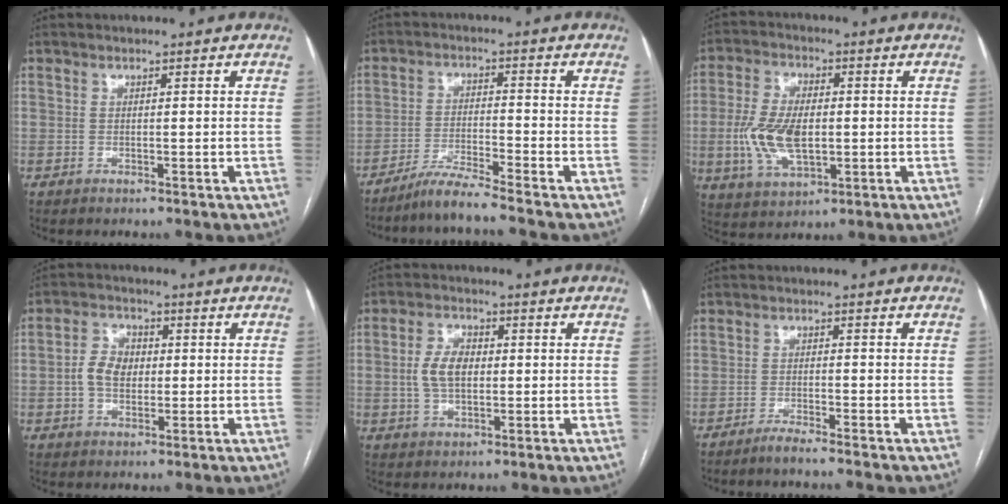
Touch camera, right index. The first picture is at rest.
{"total": 5.7, "force": [-5.0, -1.6, 2.1], "torque": [-0.038, -0.025, -0.098]}
{"total": 10.7, "force": [-1.1, 5.2, 9.3], "torque": [-0.202, 0.005, -0.013]}
{"total": 5.8, "force": [0.0, 4.2, 4.0], "torque": [-0.082, 0.018, 0.001]}
{"total": 6.1, "force": [0.3, 3.6, 5.0], "torque": [-0.105, 0.014, 0.008]}
{"total": 2.4, "force": [-2.2, -0.6, 1.0], "torque": [-0.025, -0.003, -0.043]}